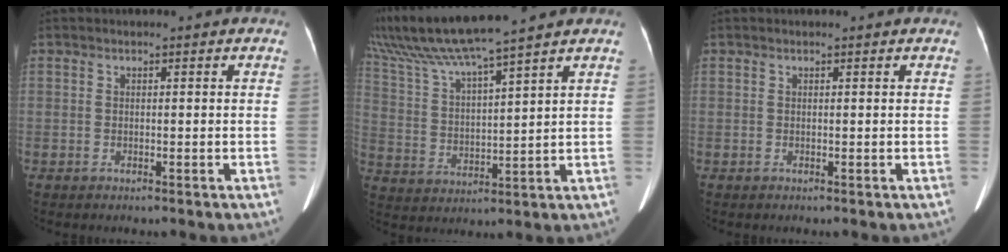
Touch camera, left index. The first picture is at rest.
{"total": 13.9, "force": [12.0, -1.2, 7.0], "torque": [-0.142, 0.014, 0.221]}
{"total": 0.8, "force": [0.8, 0.1, 0.2], "torque": [-0.009, 0.001, 0.009]}